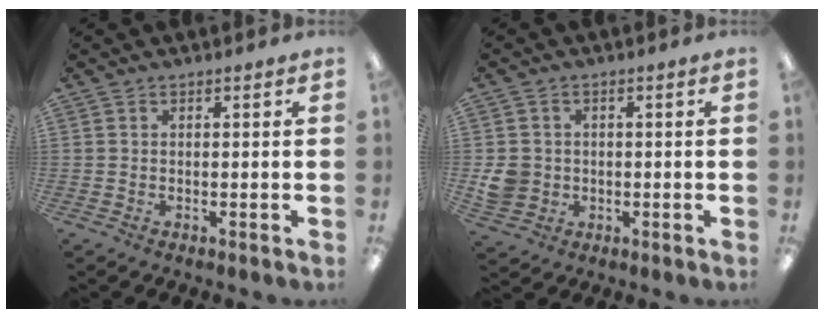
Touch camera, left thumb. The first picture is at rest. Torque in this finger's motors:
{"motor_torque": [-0.24, 0.26, -0.04, 0.05, 0.00]}